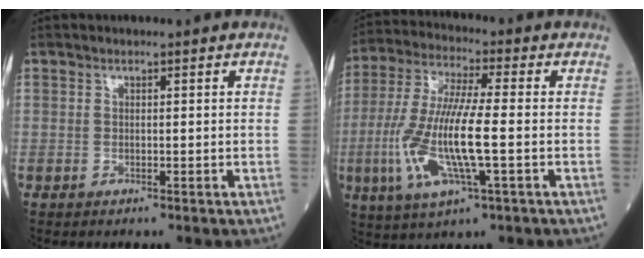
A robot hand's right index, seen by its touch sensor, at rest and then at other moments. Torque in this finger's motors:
{"motor_torque": [1.24, -0.64, 1.05, 0.21]}